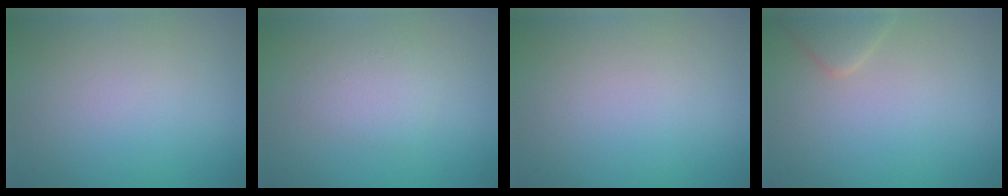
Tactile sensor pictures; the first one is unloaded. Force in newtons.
{"total": 1.9, "press": 1.9, "slide": 0.0}
{"total": 0.0}
{"total": 1.8, "press": 1.8, "slide": 0.2}